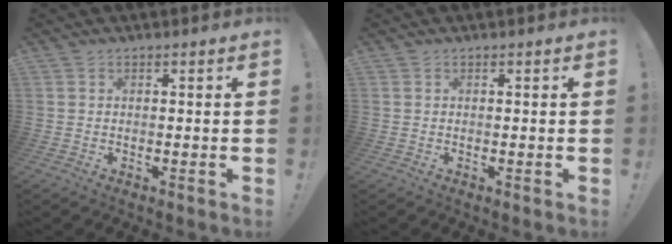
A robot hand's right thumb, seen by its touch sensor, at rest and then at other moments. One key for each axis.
{"total": 0.0}